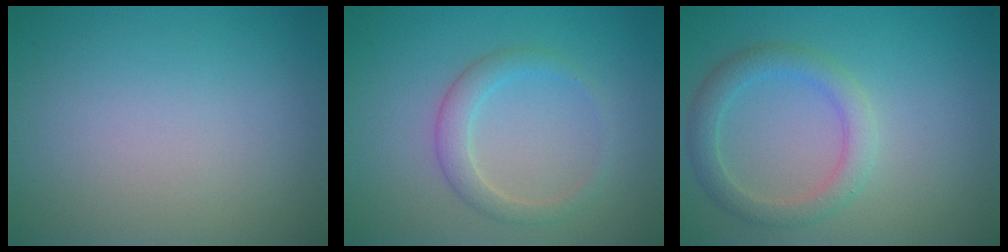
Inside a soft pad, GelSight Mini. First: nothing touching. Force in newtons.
{"total": 2.2, "press": 2.2, "slide": 0.1}
{"total": 3.0, "press": 3.0, "slide": 0.1}